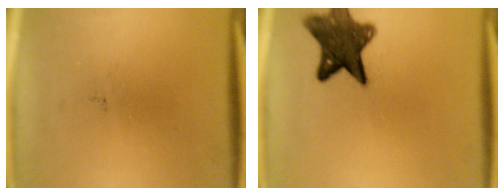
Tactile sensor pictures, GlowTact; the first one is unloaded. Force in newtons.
{"total": 10.8}